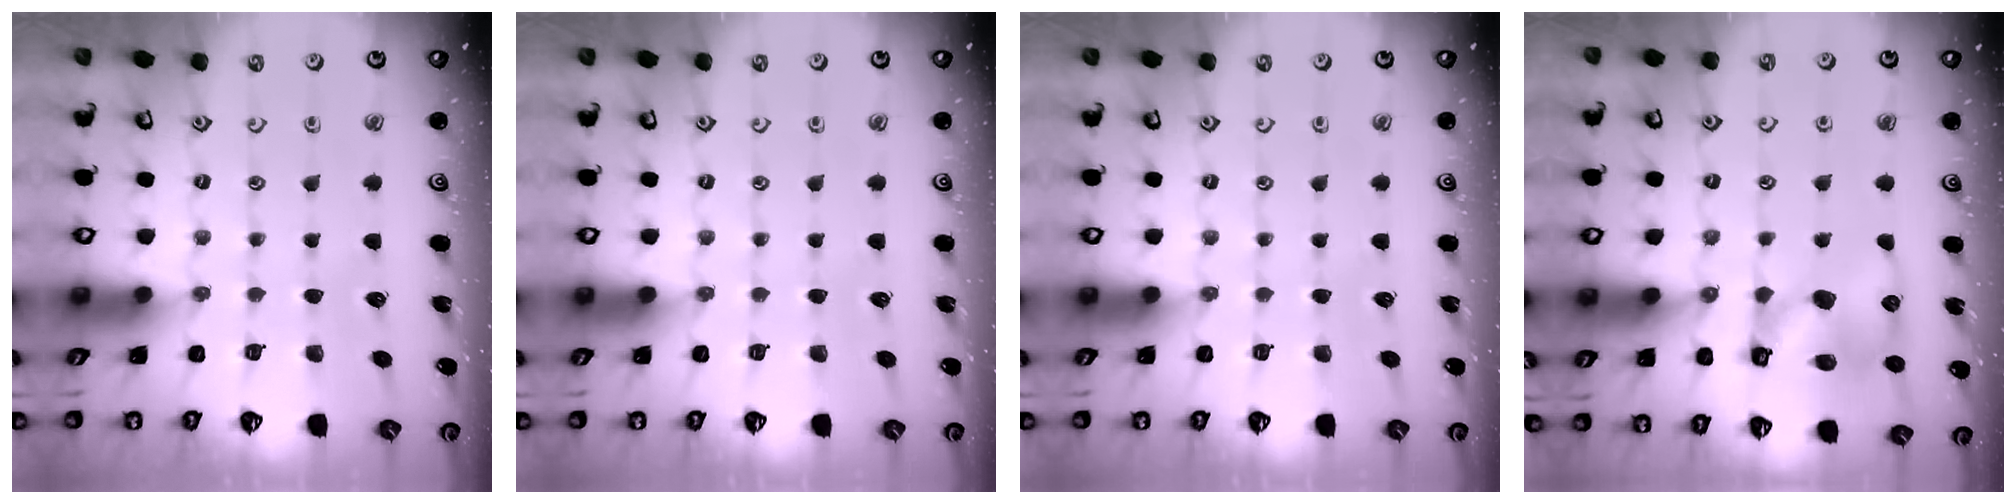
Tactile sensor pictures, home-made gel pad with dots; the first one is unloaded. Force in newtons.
{"total": 0.0}
{"total": 0.0}
{"total": 11.0, "press": 10.9, "slide": 1.7}